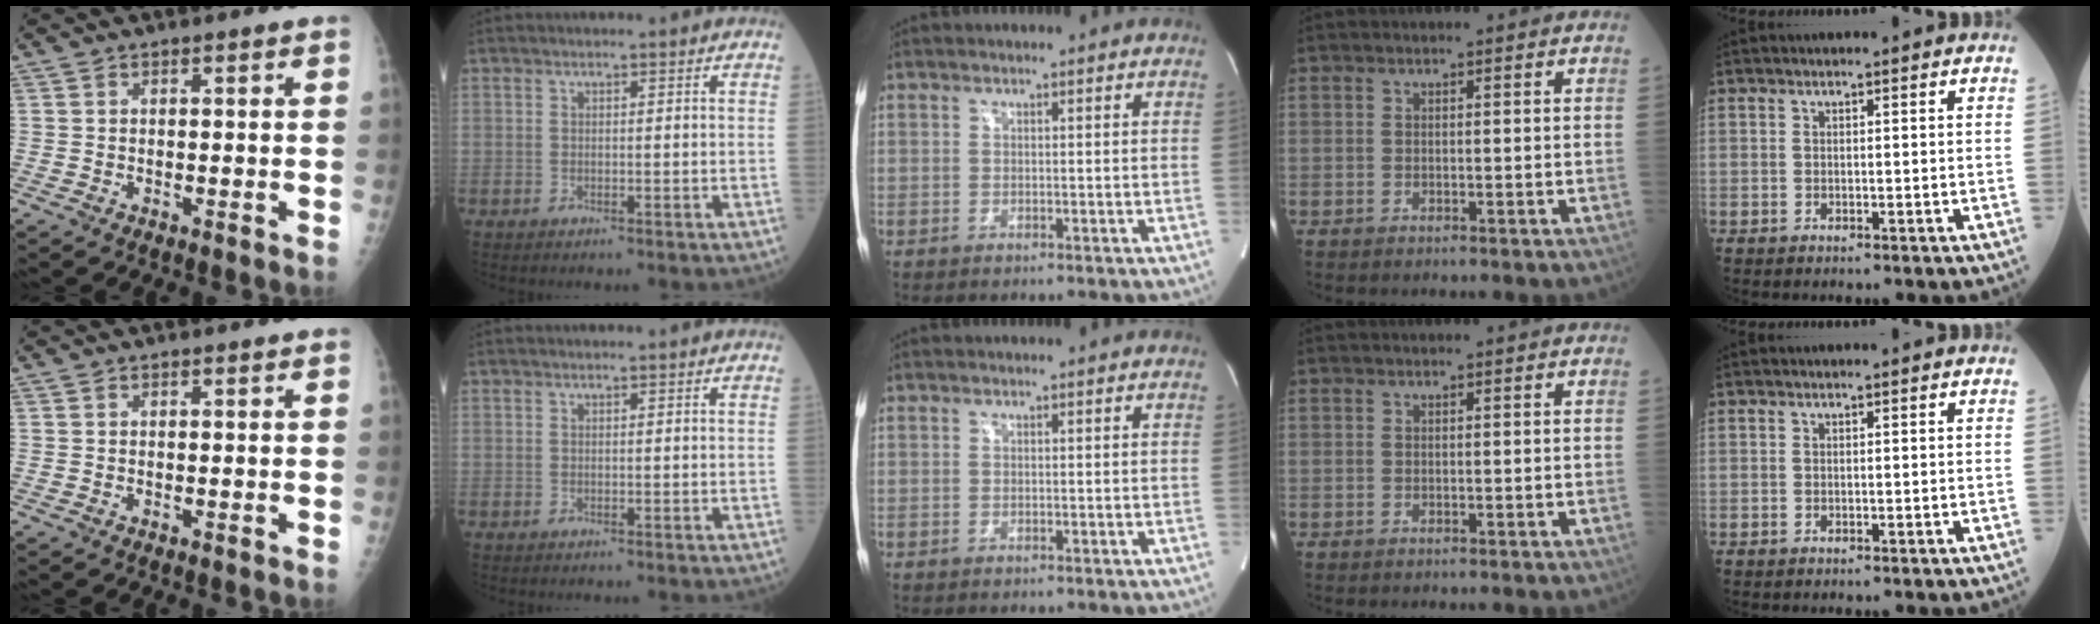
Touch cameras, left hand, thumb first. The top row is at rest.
{}